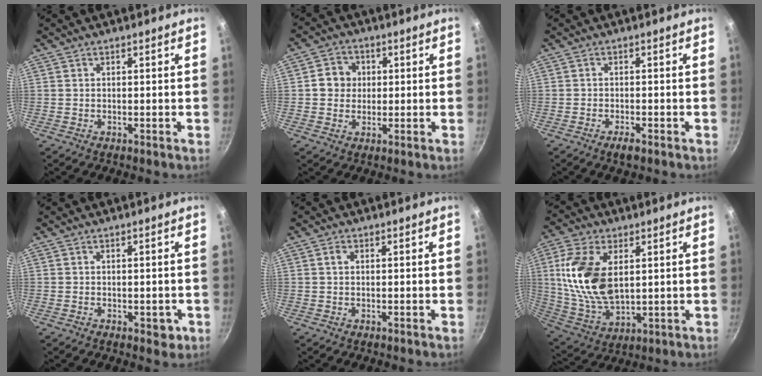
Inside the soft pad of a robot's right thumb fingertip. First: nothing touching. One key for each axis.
{"total": 5.5, "fx": 0.7, "fy": 5.1, "fz": 2.1, "tx": -0.003, "ty": 0.006, "tz": 0.001}
{"total": 2.2, "fx": -1.5, "fy": 0.6, "fz": 1.5, "tx": -0.033, "ty": 0.011, "tz": -0.026}
{"total": 2.9, "fx": -1.0, "fy": 1.6, "fz": 2.1, "tx": -0.012, "ty": 0.005, "tz": -0.009}
{"total": 1.3, "fx": 0.3, "fy": 0.9, "fz": 0.9, "tx": -0.015, "ty": 0.004, "tz": 0.003}
{"total": 16.1, "fx": 3.4, "fy": 9.1, "fz": 12.8, "tx": -0.242, "ty": -0.015, "tz": 0.076}